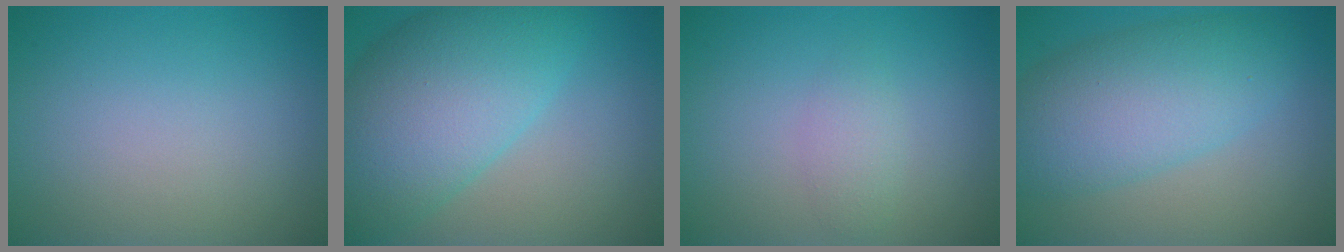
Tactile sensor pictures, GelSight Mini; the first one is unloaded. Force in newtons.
{"total": 10.1, "press": 10.1, "slide": 0.3}
{"total": 1.5, "press": 1.5, "slide": 0.0}
{"total": 7.5, "press": 7.5, "slide": 0.2}